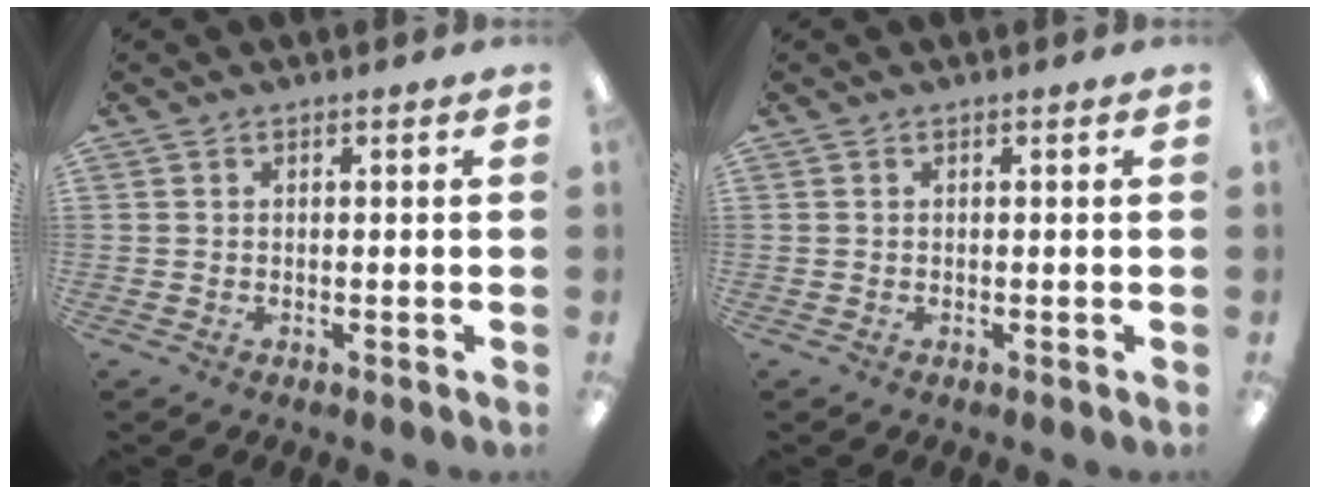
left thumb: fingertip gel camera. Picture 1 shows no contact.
{"total": 0.0}